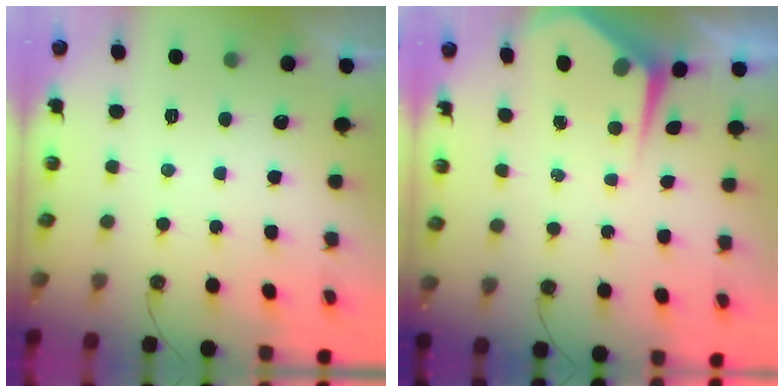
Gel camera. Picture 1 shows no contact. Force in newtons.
{"total": 4.8, "press": 4.7, "slide": 0.6}